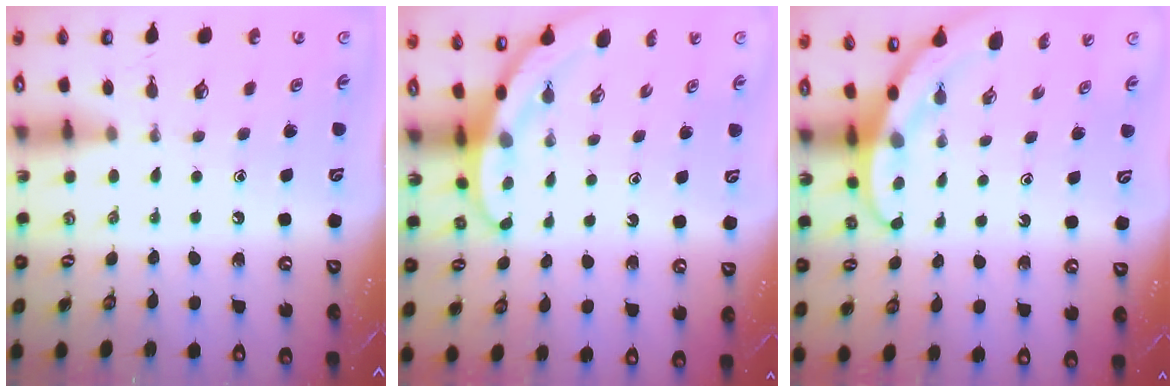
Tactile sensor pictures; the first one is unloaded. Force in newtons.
{"total": 3.2, "press": 3.2, "slide": 0.1}
{"total": 3.8, "press": 3.8, "slide": 0.4}